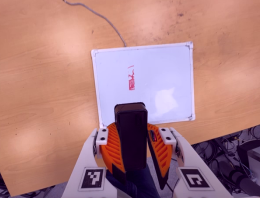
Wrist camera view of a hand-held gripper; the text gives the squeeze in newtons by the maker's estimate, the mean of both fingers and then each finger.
{"total": 11.1, "left": 10.9, "right": 11.4}